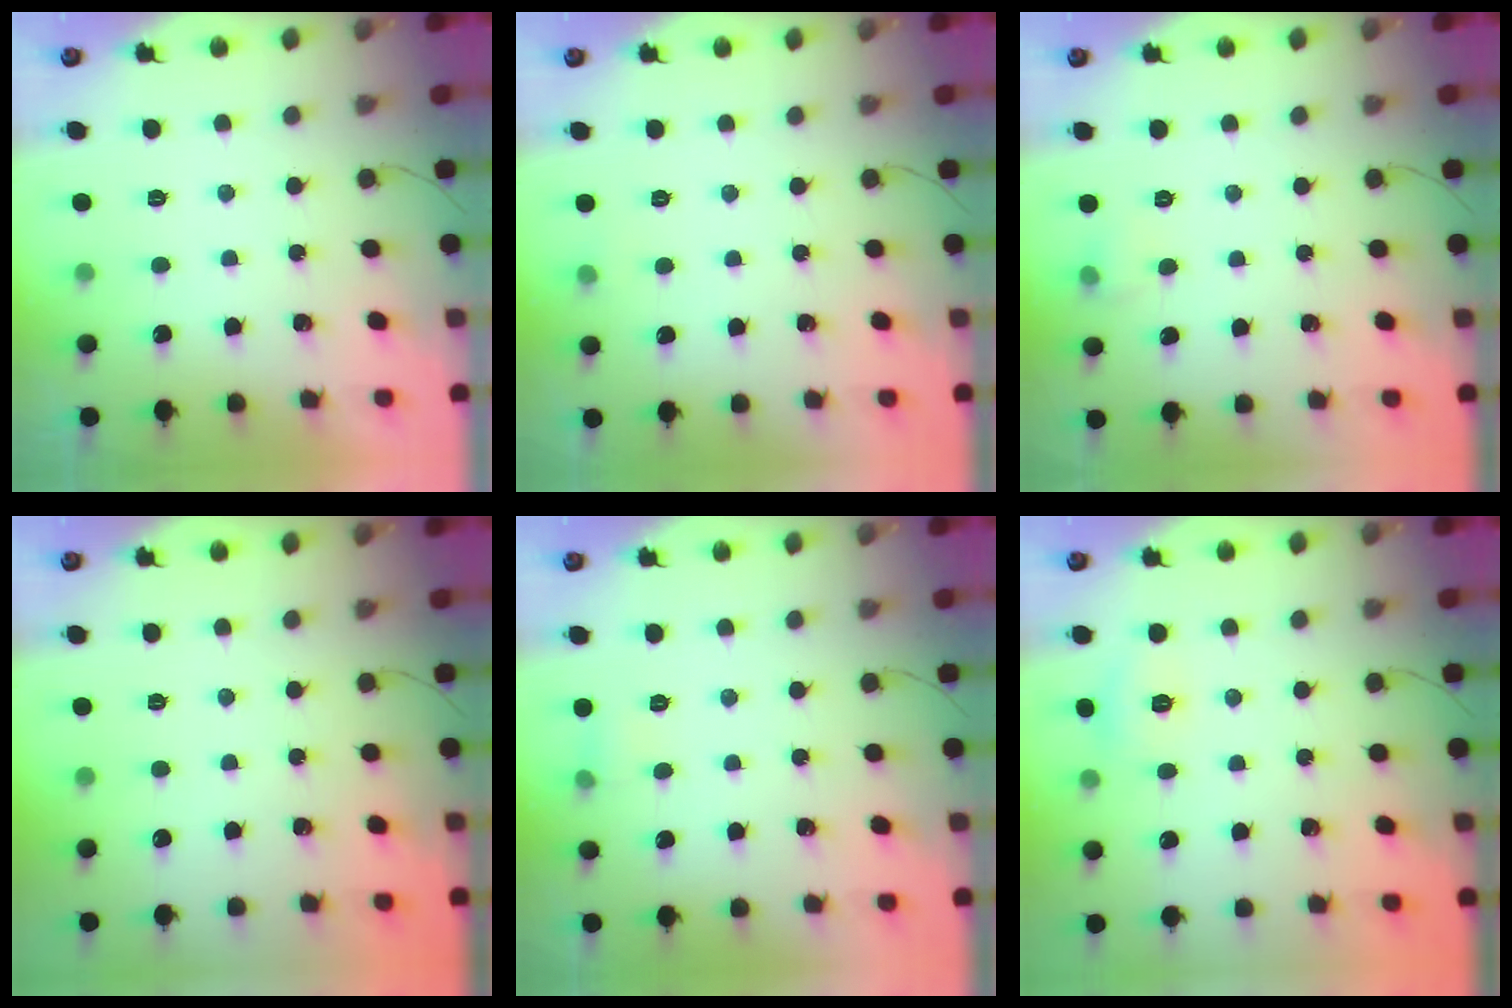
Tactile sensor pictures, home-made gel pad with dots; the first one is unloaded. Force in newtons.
{"total": 2.9, "press": 2.6, "slide": 1.2}
{"total": 4.0, "press": 3.7, "slide": 1.4}
{"total": 0.0}
{"total": 4.7, "press": 4.5, "slide": 1.5}
{"total": 5.2, "press": 5.1, "slide": 1.1}